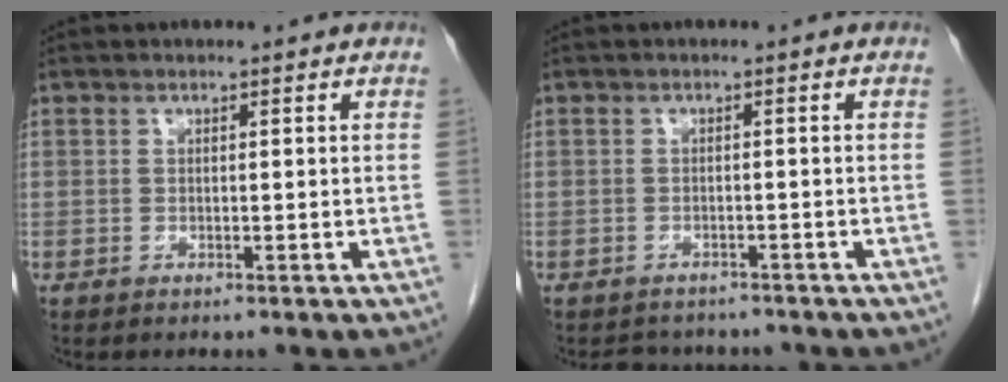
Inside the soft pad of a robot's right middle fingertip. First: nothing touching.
{"total": 4.3, "force": [-3.9, 1.8, 0.3], "torque": [-0.002, 0.002, -0.051]}